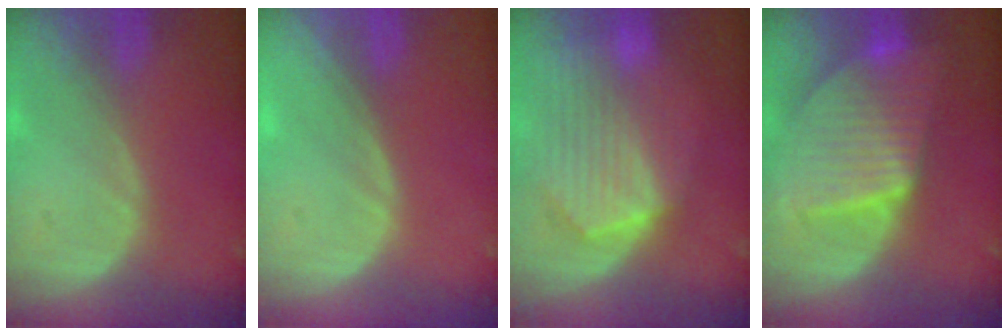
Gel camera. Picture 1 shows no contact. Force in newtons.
{"total": 0.0}
{"total": 10.3, "press": 9.0, "slide": 5.1}
{"total": 10.0, "press": 10.0, "slide": 0.7}